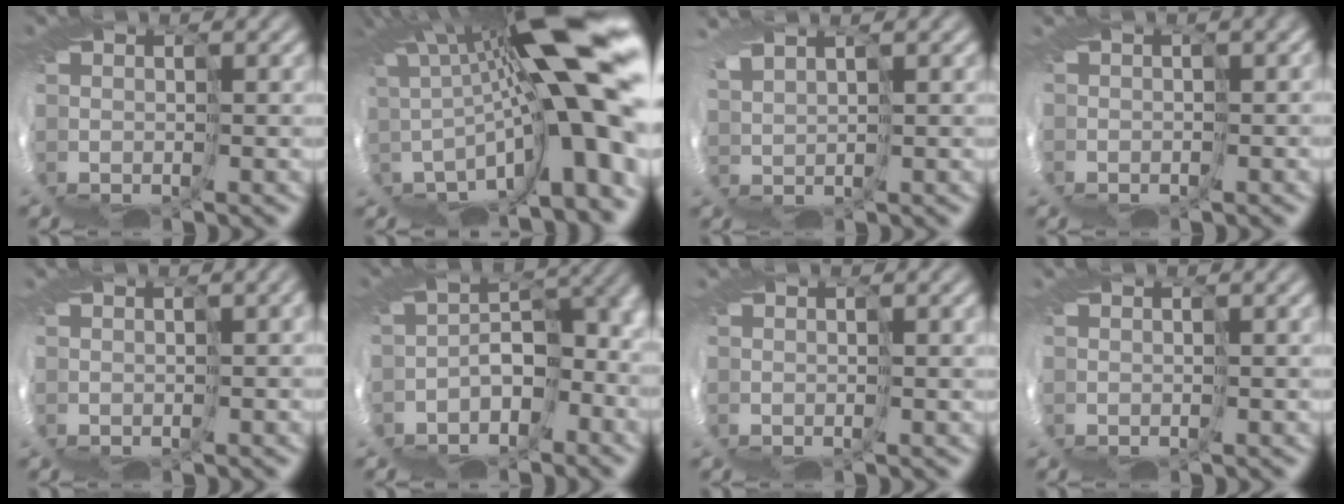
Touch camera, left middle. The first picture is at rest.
{"total": 16.0, "force": [1.5, 2.7, 15.7], "torque": [-0.227, -0.016, 0.027]}
{"total": 3.1, "force": [3.0, -0.4, -0.3], "torque": [-0.015, 0.015, 0.059]}
{"total": 2.1, "force": [-1.8, 0.7, 0.8], "torque": [-0.012, 0.002, -0.027]}
{"total": 0.7, "force": [-0.3, 0.1, 0.7], "torque": [-0.003, 0.000, -0.001]}
{"total": 5.7, "force": [-2.9, 3.0, 3.9], "torque": [-0.061, -0.005, -0.047]}
{"total": 0.8, "force": [0.4, -0.7, 0.1], "torque": [0.004, 0.005, 0.004]}
{"total": 0.7, "force": [0.1, -0.6, -0.3], "torque": [0.013, 0.002, 0.001]}